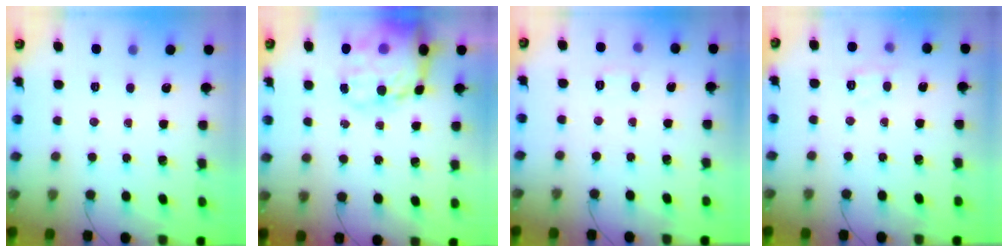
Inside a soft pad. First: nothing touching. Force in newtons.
{"total": 18.8, "press": 18.1, "slide": 5.0}
{"total": 5.1, "press": 5.0, "slide": 1.2}
{"total": 7.2, "press": 7.1, "slide": 1.4}